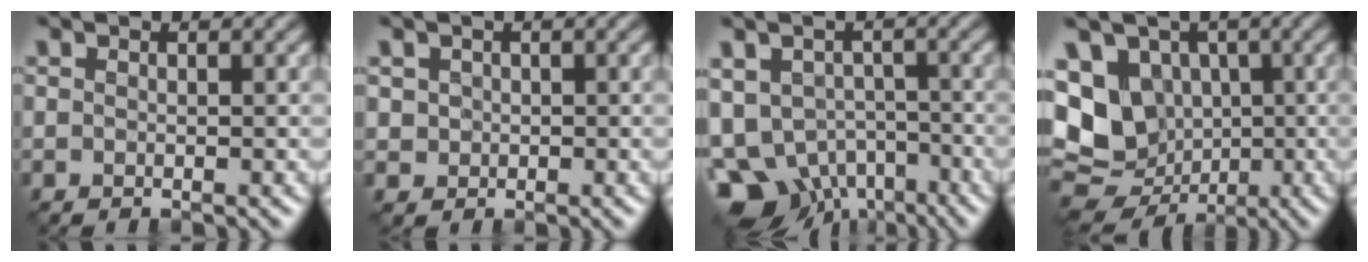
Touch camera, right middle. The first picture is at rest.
{"total": 1.3, "force": [0.0, 1.3, 0.2], "torque": [-0.005, -0.006, 0.005]}
{"total": 8.7, "force": [-4.2, 6.3, 4.4], "torque": [-0.082, -0.019, -0.073]}
{"total": 12.9, "force": [-1.9, 11.0, 6.6], "torque": [-0.126, -0.003, -0.052]}